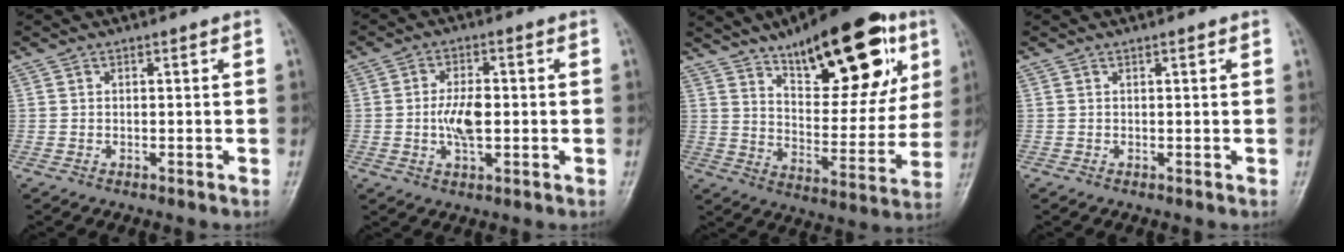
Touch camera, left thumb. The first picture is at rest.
{"total": 7.1, "force": [-0.5, 3.4, 6.2], "torque": [-0.116, 0.004, -0.011]}
{"total": 25.1, "force": [13.1, 10.3, 18.7], "torque": [-0.222, -0.039, 0.202]}
{"total": 0.7, "force": [0.3, 0.2, 0.6], "torque": [-0.011, 0.001, 0.004]}